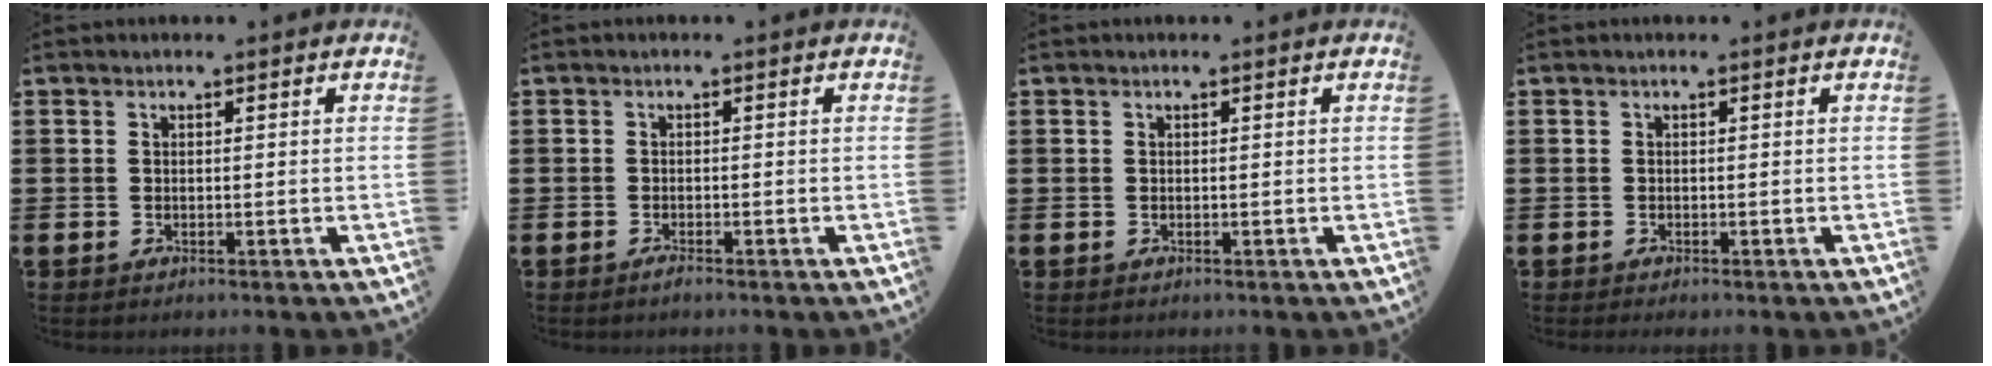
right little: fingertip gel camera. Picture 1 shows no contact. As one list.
[{"total": 0.7, "force": [-0.6, 0.1, 0.5], "torque": [-0.010, -0.003, -0.010]}, {"total": 0.0}, {"total": 0.0}]